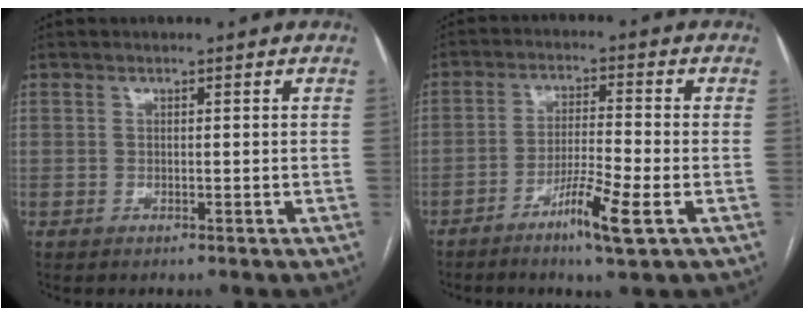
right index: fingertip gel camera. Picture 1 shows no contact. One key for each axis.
{"total": 7.4, "fx": -3.7, "fy": -0.2, "fz": 6.4, "tx": -0.119, "ty": -0.010, "tz": -0.066}